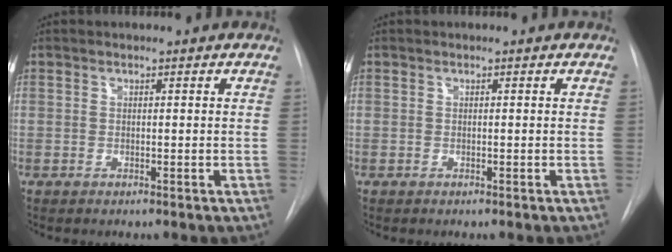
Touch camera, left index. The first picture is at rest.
{"total": 0.0}